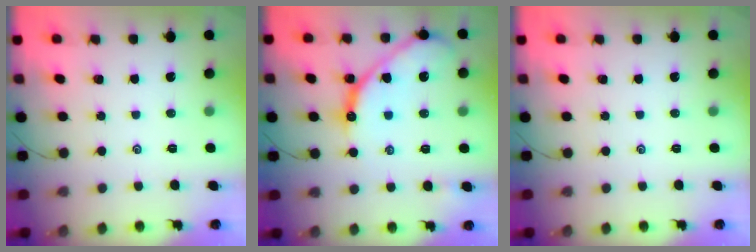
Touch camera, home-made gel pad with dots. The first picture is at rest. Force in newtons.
{"total": 15.5, "press": 15.4, "slide": 1.6}
{"total": 0.0}